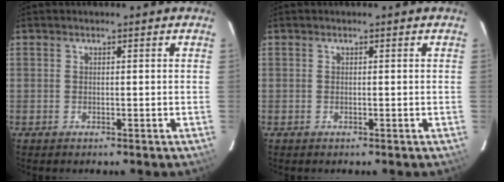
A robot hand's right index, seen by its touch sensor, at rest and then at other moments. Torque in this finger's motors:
{"motor_torque": [0.00, 0.00, 0.01, 0.01]}